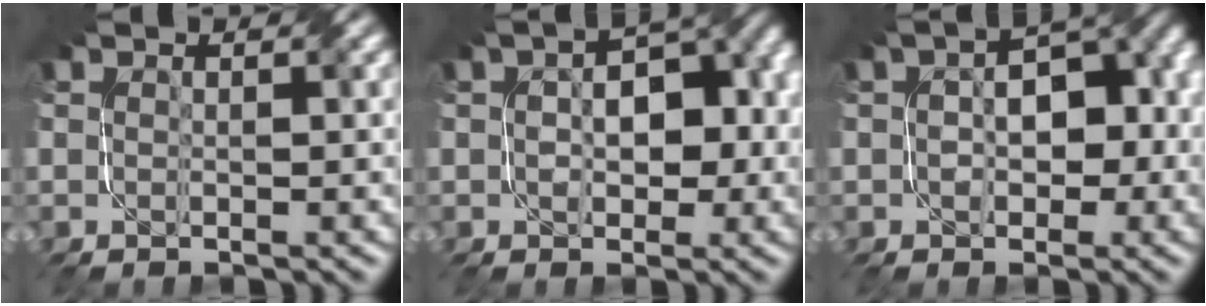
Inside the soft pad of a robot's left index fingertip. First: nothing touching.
{"total": 6.1, "force": [-0.7, 3.8, 4.8], "torque": [-0.054, 0.018, -0.011]}
{"total": 6.9, "force": [-1.2, 4.1, 5.4], "torque": [-0.053, 0.021, -0.016]}